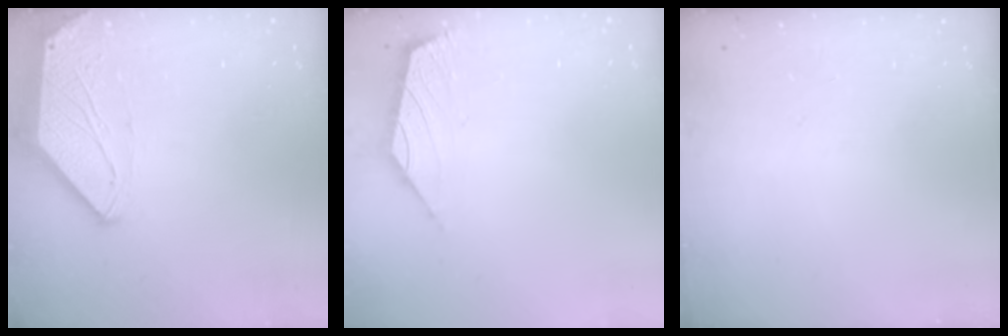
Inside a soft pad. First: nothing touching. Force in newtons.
{"total": 1.8, "press": 1.6, "slide": 0.7}
{"total": 0.0}